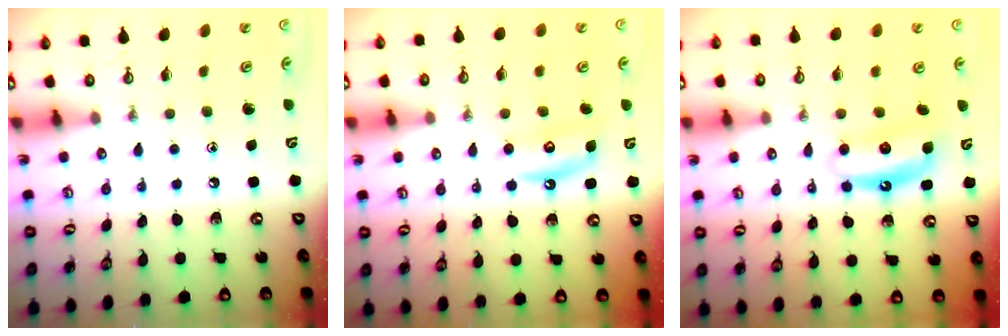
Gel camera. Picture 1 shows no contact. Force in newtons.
{"total": 7.7, "press": 7.7, "slide": 0.5}
{"total": 7.2, "press": 7.2, "slide": 0.5}